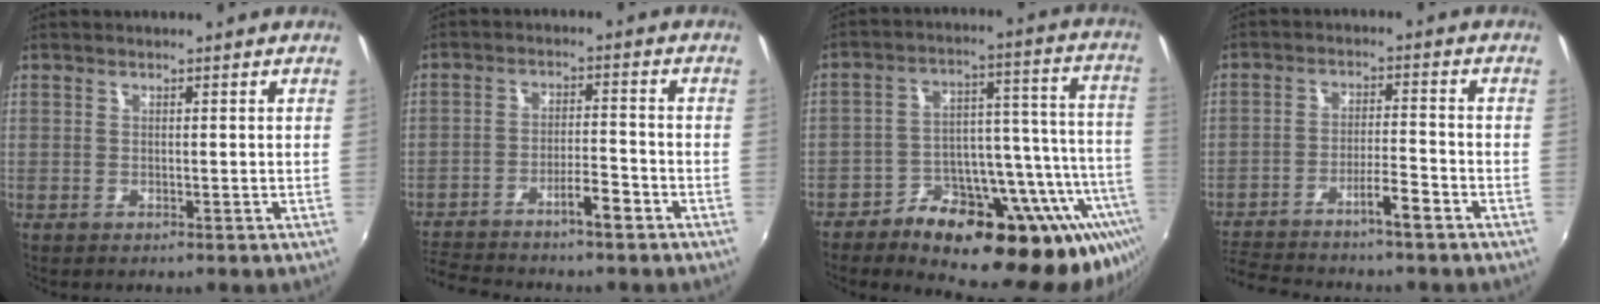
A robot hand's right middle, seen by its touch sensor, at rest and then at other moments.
{"total": 7.5, "force": [-6.4, 0.7, 3.9], "torque": [-0.082, 0.011, -0.112]}
{"total": 29.1, "force": [-20.5, 10.0, 18.0], "torque": [-0.218, 0.000, -0.287]}
{"total": 8.1, "force": [-6.9, 0.1, 4.2], "torque": [-0.090, 0.012, -0.118]}